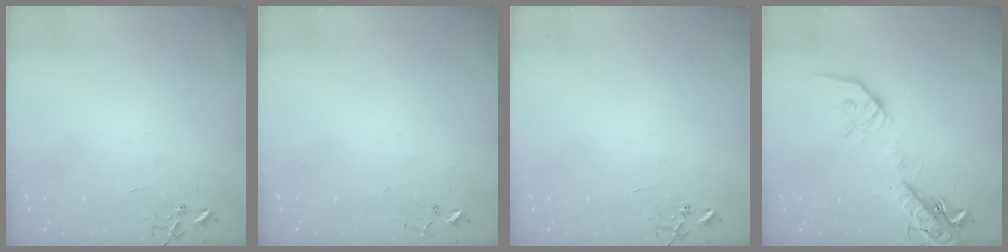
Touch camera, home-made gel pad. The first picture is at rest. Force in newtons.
{"total": 3.8, "press": 3.8, "slide": 0.3}
{"total": 0.0}
{"total": 15.6, "press": 15.3, "slide": 3.2}